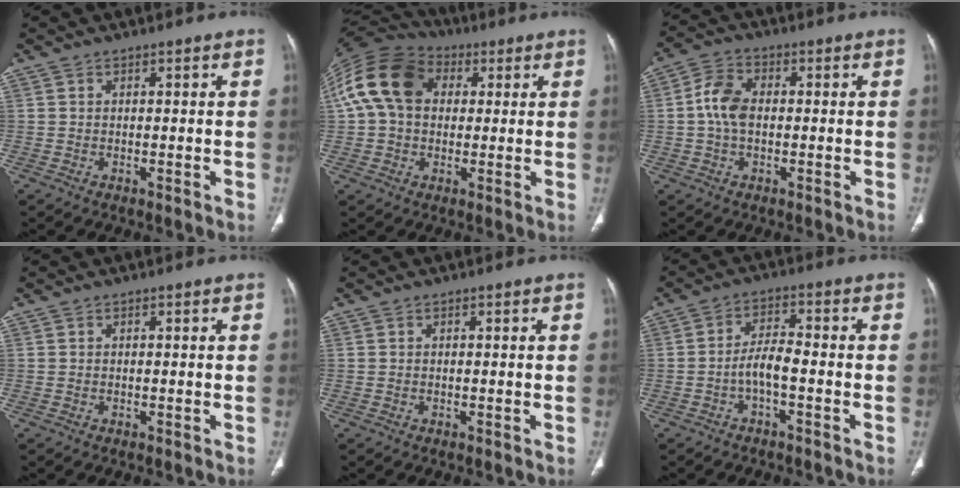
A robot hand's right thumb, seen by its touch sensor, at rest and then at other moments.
{"total": 16.4, "force": [3.4, 12.1, 10.6], "torque": [-0.205, 0.032, 0.053]}
{"total": 6.9, "force": [0.0, 4.6, 5.2], "torque": [-0.101, 0.017, -0.008]}
{"total": 0.0}
{"total": 0.0}
{"total": 4.6, "force": [-1.8, 1.4, 4.0], "torque": [-0.076, 0.024, -0.036]}